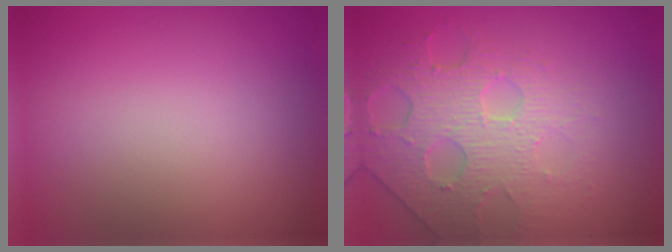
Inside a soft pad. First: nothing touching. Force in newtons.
{"total": 4.1, "press": 3.9, "slide": 1.3}